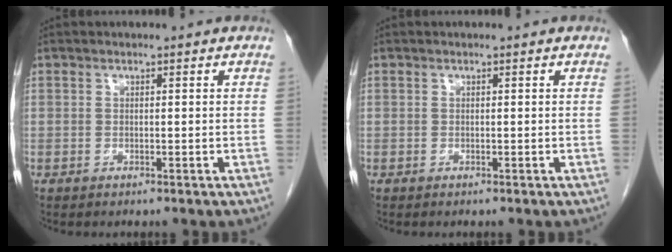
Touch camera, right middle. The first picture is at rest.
{"total": 0.0}